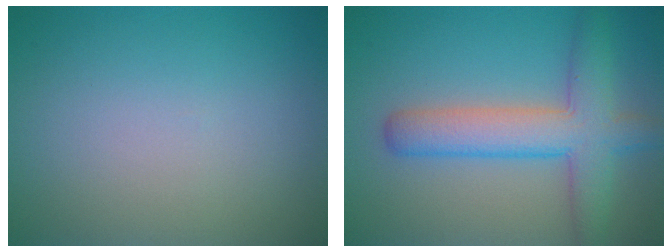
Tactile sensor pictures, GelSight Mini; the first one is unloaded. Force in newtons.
{"total": 6.2, "press": 6.2, "slide": 0.3}